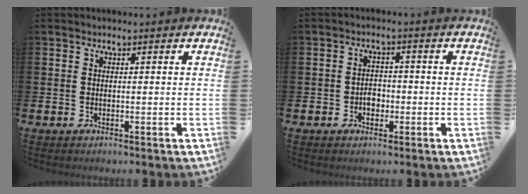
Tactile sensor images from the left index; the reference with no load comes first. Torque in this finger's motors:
{"motor_torque": [0.08, 0.07, 0.03, 0.02]}